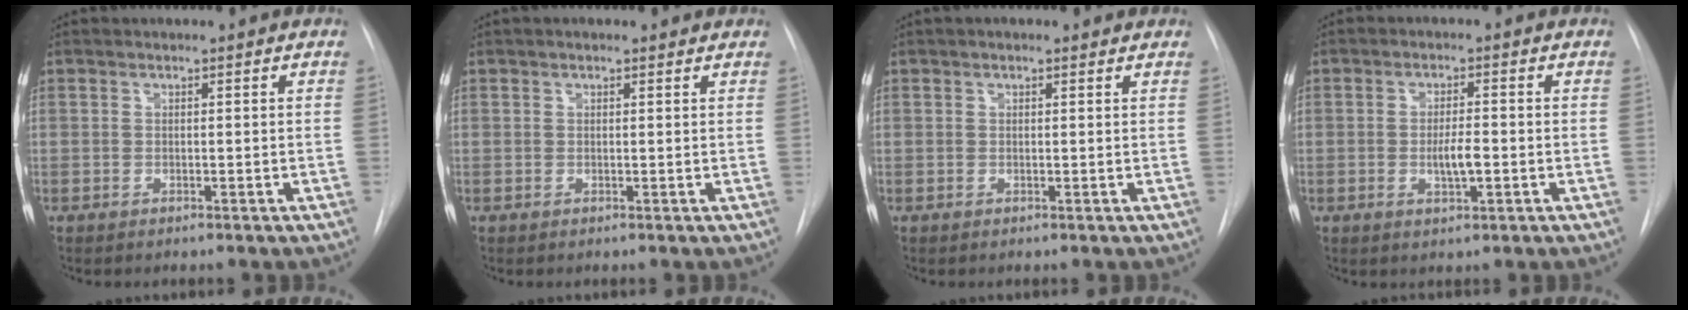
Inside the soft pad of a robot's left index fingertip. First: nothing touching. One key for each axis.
{"total": 2.3, "fx": 1.7, "fy": 0.7, "fz": 1.2, "tx": -0.016, "ty": 0.022, "tz": 0.022}
{"total": 2.5, "fx": 1.8, "fy": 0.8, "fz": 1.4, "tx": -0.019, "ty": 0.024, "tz": 0.023}
{"total": 3.7, "fx": -0.8, "fy": 1.0, "fz": 3.5, "tx": -0.063, "ty": -0.002, "tz": -0.009}